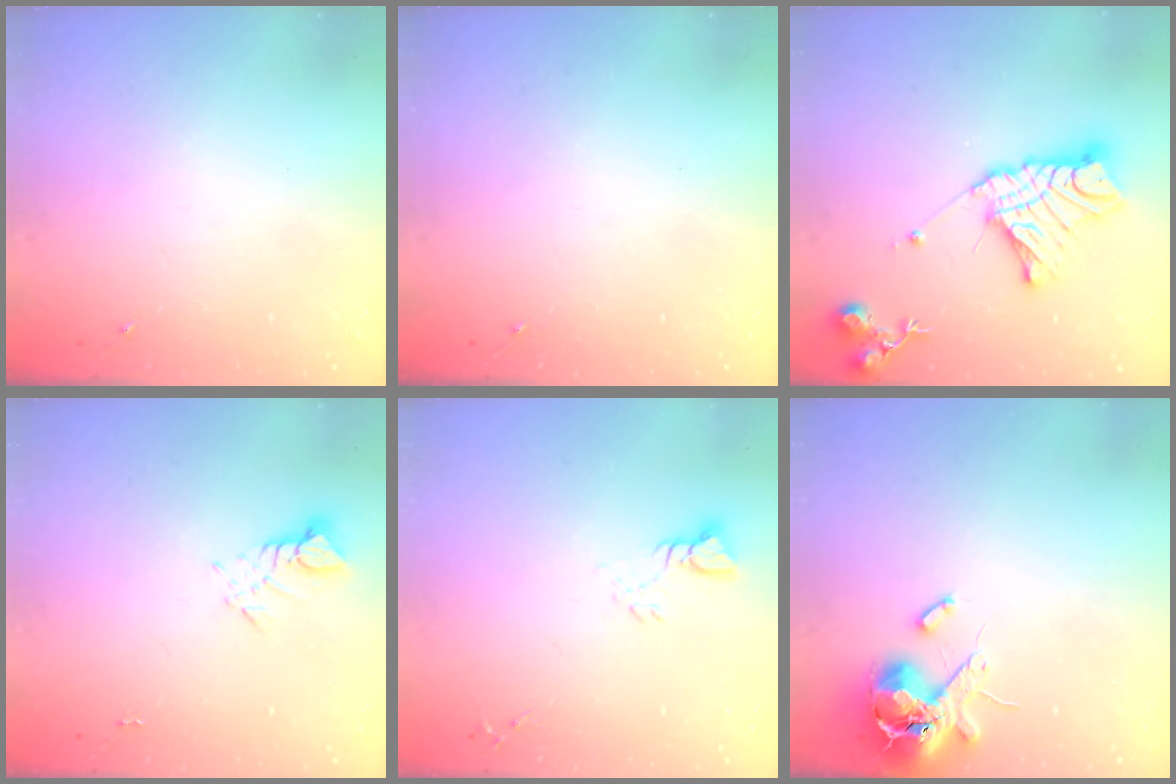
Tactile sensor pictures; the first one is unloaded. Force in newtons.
{"total": 0.0}
{"total": 17.0, "press": 16.9, "slide": 1.3}
{"total": 3.1, "press": 3.1, "slide": 0.1}
{"total": 3.6, "press": 3.5, "slide": 0.3}
{"total": 12.8, "press": 12.6, "slide": 2.0}